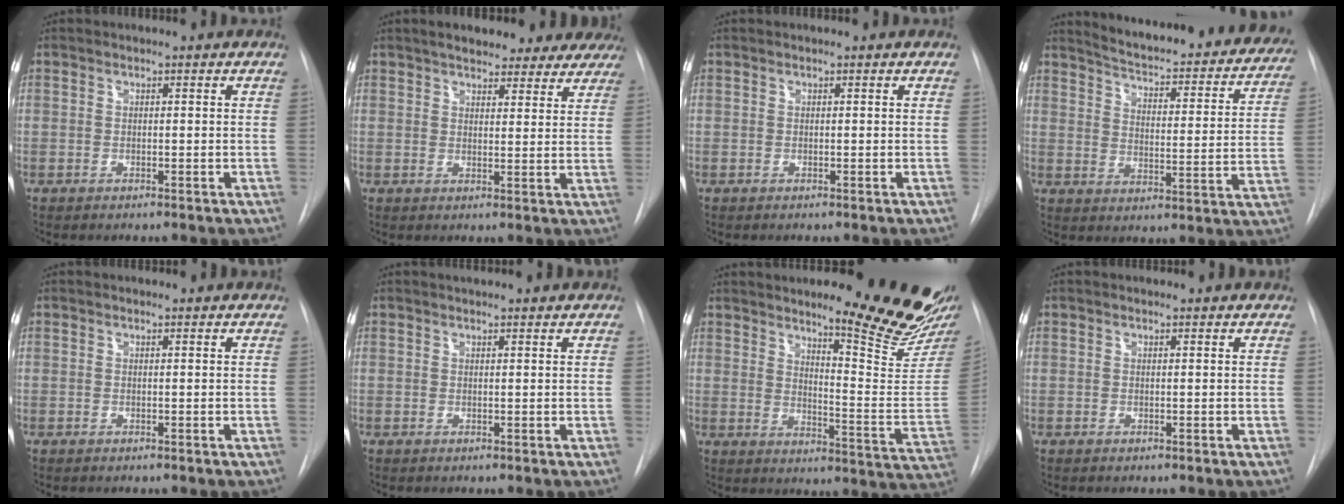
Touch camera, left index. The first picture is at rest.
{"total": 15.5, "force": [13.3, 5.5, 5.6], "torque": [-0.059, 0.009, 0.154]}
{"total": 0.0}
{"total": 26.8, "force": [24.2, 5.4, 10.1], "torque": [-0.144, -0.074, 0.288]}
{"total": 0.9, "force": [0.9, 0.1, 0.2], "torque": [-0.009, 0.006, 0.009]}
{"total": 4.5, "force": [4.1, 0.6, 1.8], "torque": [-0.024, 0.018, 0.046]}
{"total": 17.8, "force": [14.7, 0.5, 10.0], "torque": [-0.128, -0.103, 0.185]}
{"total": 1.5, "force": [1.5, 0.2, 0.3], "torque": [-0.012, 0.008, 0.013]}